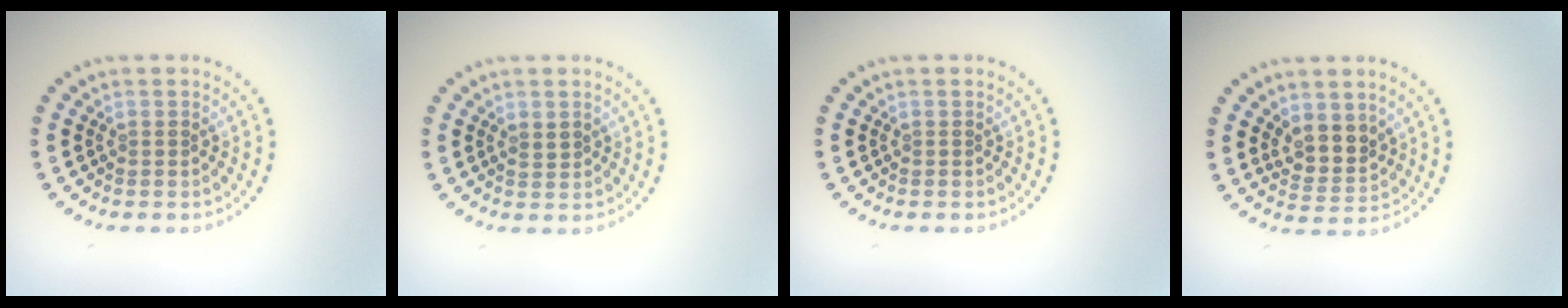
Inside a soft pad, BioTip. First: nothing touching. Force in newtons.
{"total": 0.6, "press": 0.5, "slide": 0.3}
{"total": 0.0}
{"total": 3.0, "press": 2.5, "slide": 1.6}